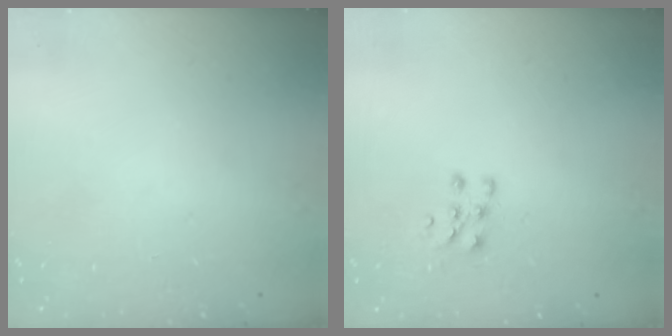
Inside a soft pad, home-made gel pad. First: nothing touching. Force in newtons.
{"total": 6.5, "press": 6.4, "slide": 0.7}